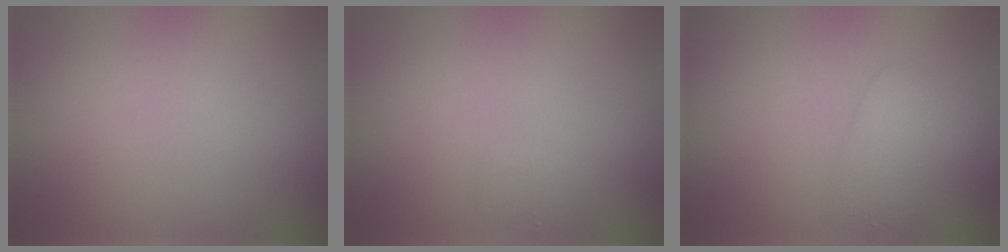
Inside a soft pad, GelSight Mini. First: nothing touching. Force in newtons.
{"total": 0.8, "press": 0.8, "slide": 0.0}
{"total": 2.2, "press": 2.2, "slide": 0.2}